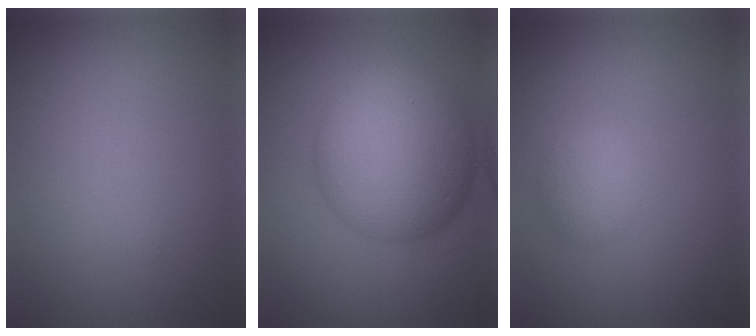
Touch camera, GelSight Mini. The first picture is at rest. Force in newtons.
{"total": 10.9, "press": 10.9, "slide": 0.2}
{"total": 2.3, "press": 2.3, "slide": 0.1}